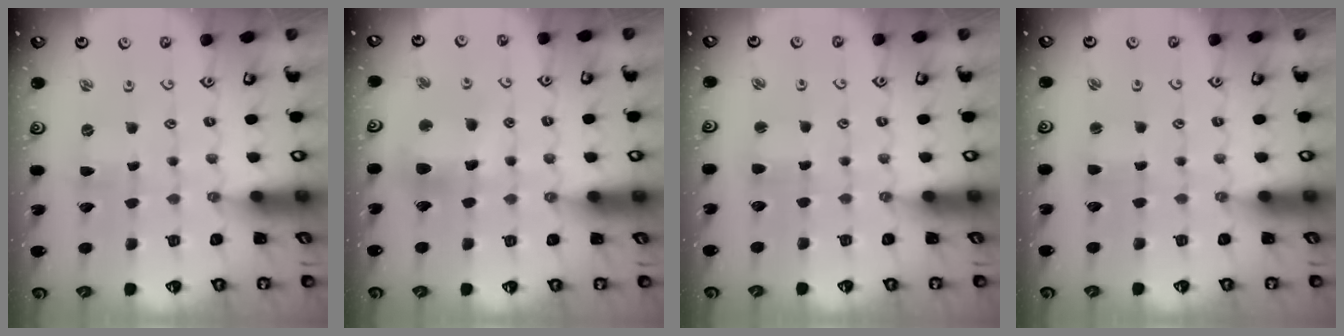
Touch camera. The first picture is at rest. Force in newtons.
{"total": 11.0, "press": 10.9, "slide": 1.6}
{"total": 1.7, "press": 1.6, "slide": 0.2}
{"total": 1.3, "press": 1.3, "slide": 0.1}